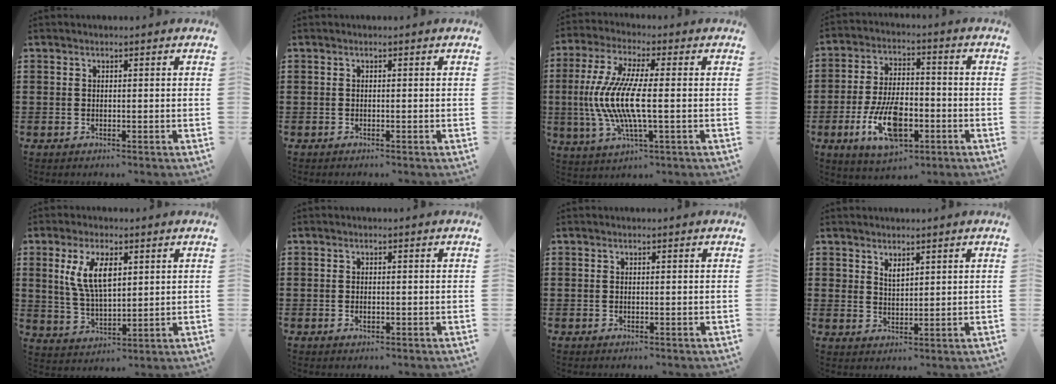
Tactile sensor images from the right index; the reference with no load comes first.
{"total": 0.0}
{"total": 9.5, "force": [-1.0, 1.6, 9.3], "torque": [-0.218, -0.022, -0.029]}
{"total": 11.2, "force": [-4.3, 5.0, 9.0], "torque": [-0.180, -0.003, -0.077]}
{"total": 7.6, "force": [2.8, 3.1, 6.3], "torque": [-0.133, 0.007, 0.050]}
{"total": 0.8, "force": [-0.2, 0.4, 0.7], "torque": [-0.014, -0.003, -0.004]}
{"total": 0.0}
{"total": 2.2, "force": [1.9, 0.9, 0.8], "torque": [-0.016, 0.004, 0.035]}